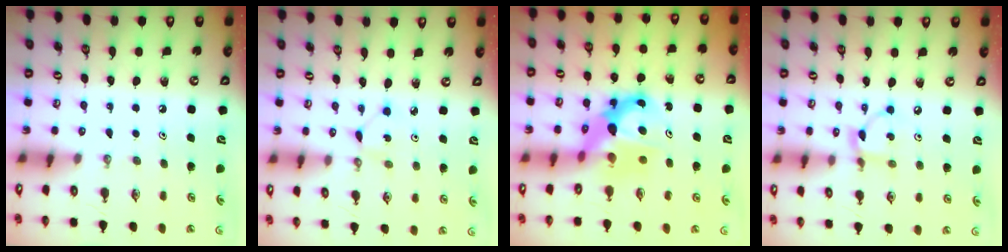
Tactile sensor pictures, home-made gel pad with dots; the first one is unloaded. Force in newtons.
{"total": 1.8, "press": 1.8, "slide": 0.3}
{"total": 8.2, "press": 8.2, "slide": 0.7}
{"total": 5.7, "press": 5.7, "slide": 0.1}